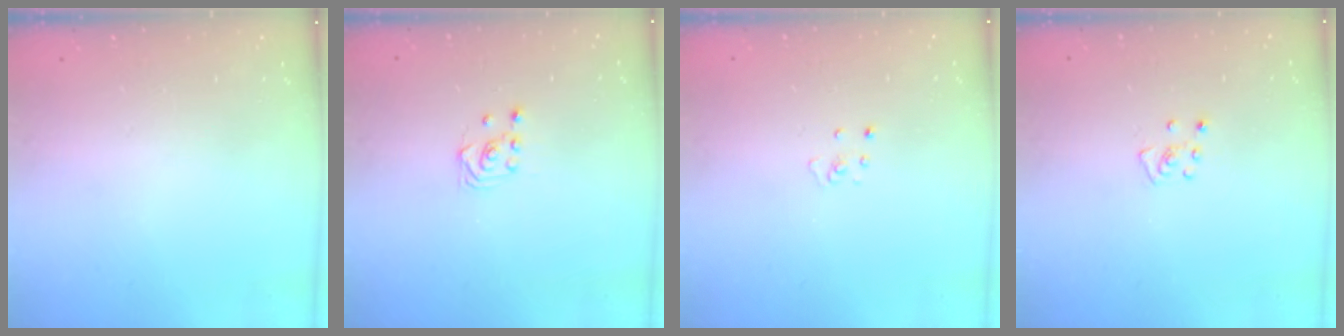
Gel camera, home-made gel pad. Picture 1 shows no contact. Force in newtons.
{"total": 2.9, "press": 2.6, "slide": 1.4}
{"total": 2.3, "press": 2.3, "slide": 0.2}
{"total": 4.3, "press": 4.2, "slide": 0.4}